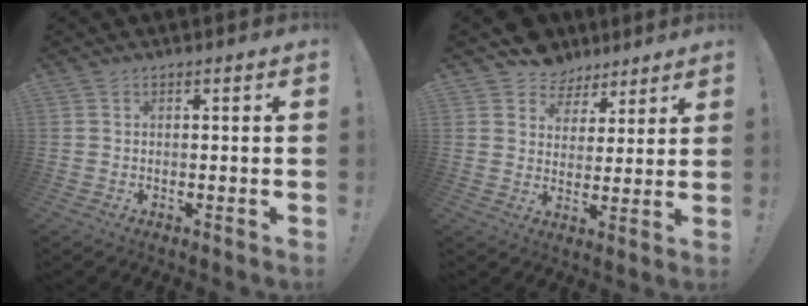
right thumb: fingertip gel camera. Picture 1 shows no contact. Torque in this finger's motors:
{"motor_torque": [-0.03, 0.86, 0.42, 0.53, 0.01]}